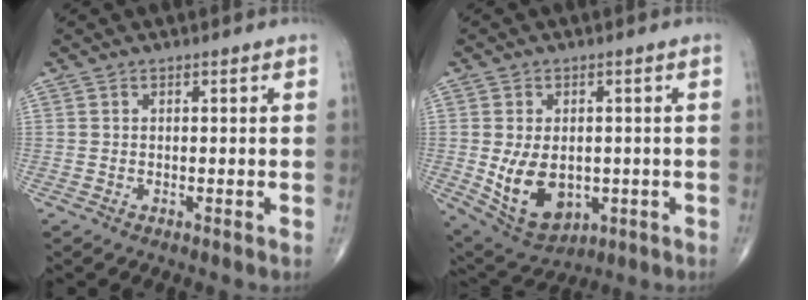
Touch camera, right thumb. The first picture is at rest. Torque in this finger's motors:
{"motor_torque": [-0.43, 0.93, 0.23, -0.12, 0.29]}